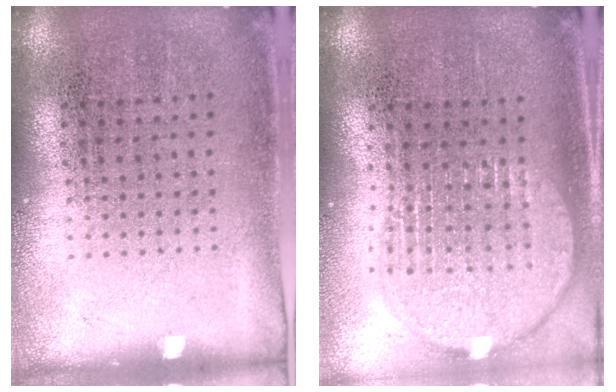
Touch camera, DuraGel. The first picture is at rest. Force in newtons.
{"total": 2.0, "press": 1.7, "slide": 1.1}